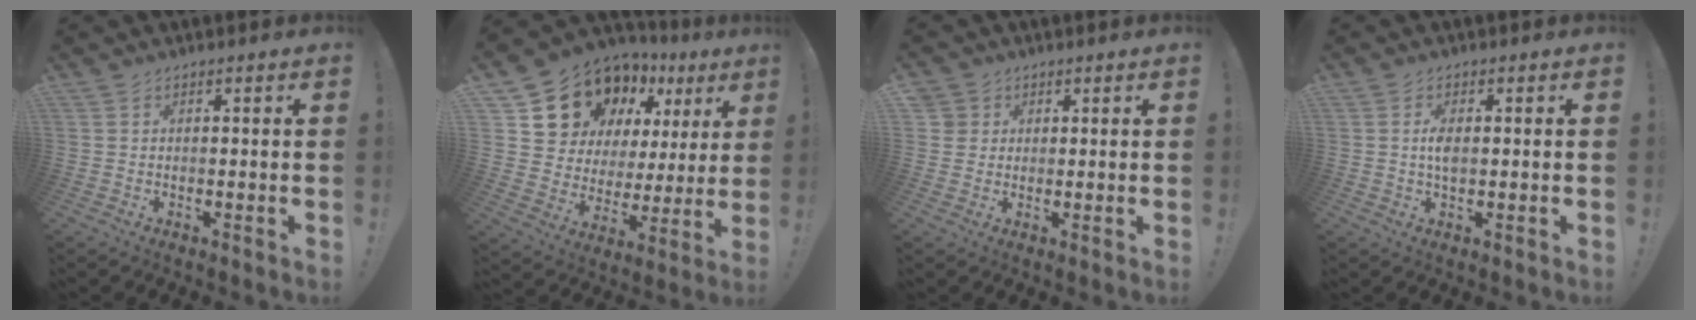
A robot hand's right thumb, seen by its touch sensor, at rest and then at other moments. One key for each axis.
{"total": 14.4, "fx": 10.6, "fy": 8.7, "fz": 4.6, "tx": -0.070, "ty": -0.087, "tz": 0.206}
{"total": 3.2, "fx": 1.1, "fy": 2.9, "fz": 0.6, "tx": -0.018, "ty": 0.003, "tz": 0.022}
{"total": 3.3, "fx": 0.0, "fy": 1.6, "fz": 2.9, "tx": -0.055, "ty": 0.000, "tz": -0.006}